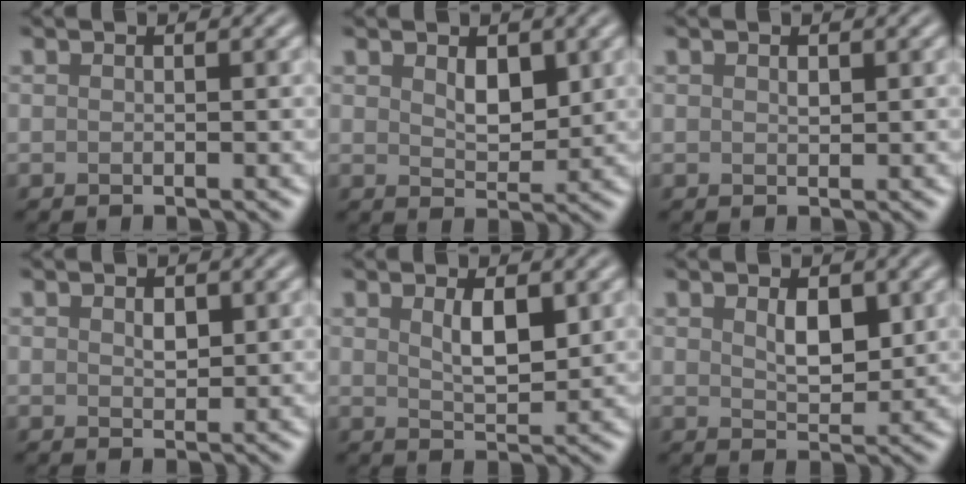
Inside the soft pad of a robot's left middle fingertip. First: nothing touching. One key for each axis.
{"total": 2.6, "fx": 1.0, "fy": 1.5, "fz": 1.8, "tx": -0.033, "ty": -0.005, "tz": 0.022}
{"total": 0.6, "fx": 0.2, "fy": 0.3, "fz": 0.4, "tx": -0.007, "ty": -0.001, "tz": 0.005}
{"total": 1.2, "fx": 0.5, "fy": 0.8, "fz": 0.9, "tx": -0.014, "ty": -0.002, "tz": 0.011}
{"total": 2.9, "fx": 1.1, "fy": 1.1, "fz": 2.4, "tx": -0.045, "ty": -0.004, "tz": 0.022}
{"total": 2.8, "fx": 0.9, "fy": 1.5, "fz": 2.1, "tx": -0.037, "ty": -0.004, "tz": 0.021}